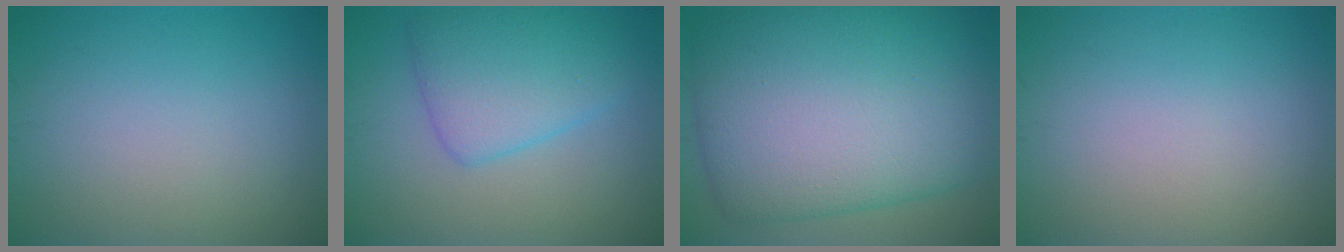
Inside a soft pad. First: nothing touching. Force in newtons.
{"total": 5.4, "press": 5.4, "slide": 0.1}
{"total": 15.7, "press": 15.7, "slide": 0.7}
{"total": 0.0}